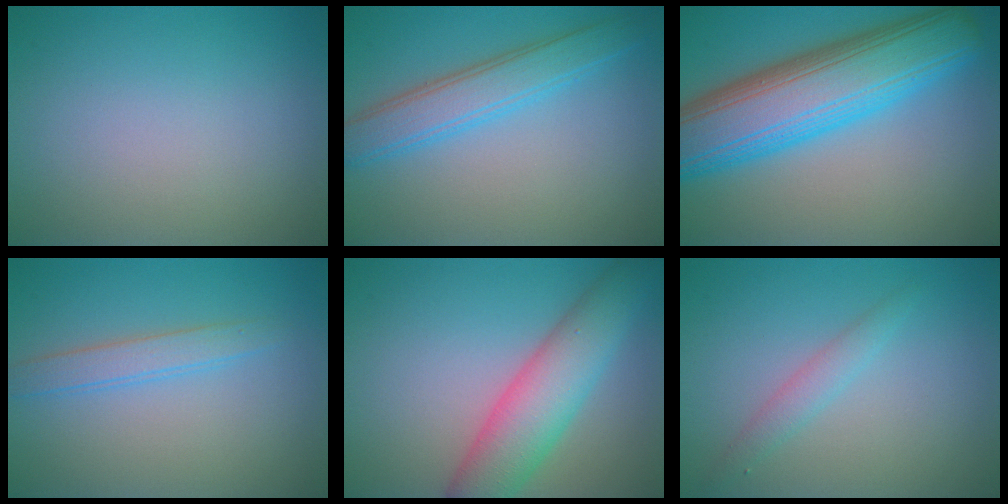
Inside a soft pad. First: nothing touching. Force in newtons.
{"total": 4.3, "press": 4.3, "slide": 0.1}
{"total": 12.0, "press": 12.0, "slide": 0.2}
{"total": 2.1, "press": 2.1, "slide": 0.1}
{"total": 6.6, "press": 6.6, "slide": 0.2}
{"total": 1.7, "press": 1.7, "slide": 0.0}